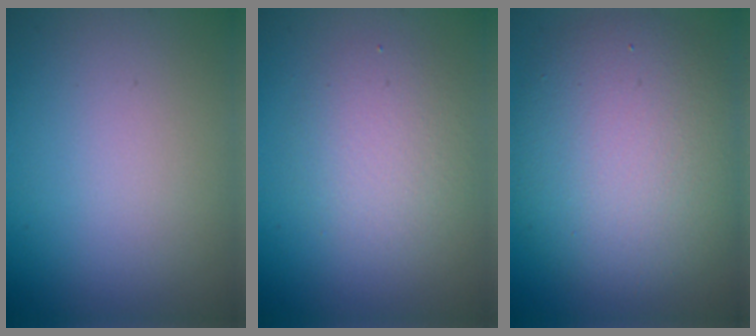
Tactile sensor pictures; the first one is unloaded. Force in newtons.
{"total": 3.2, "press": 3.2, "slide": 0.1}
{"total": 8.8, "press": 8.8, "slide": 0.5}